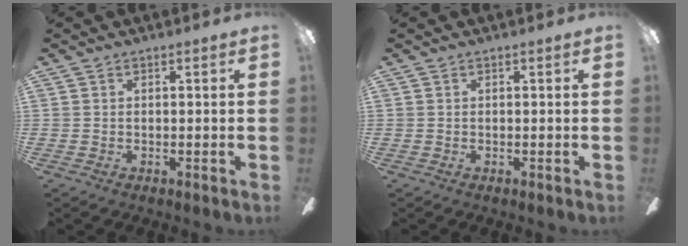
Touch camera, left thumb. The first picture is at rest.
{"total": 0.0}